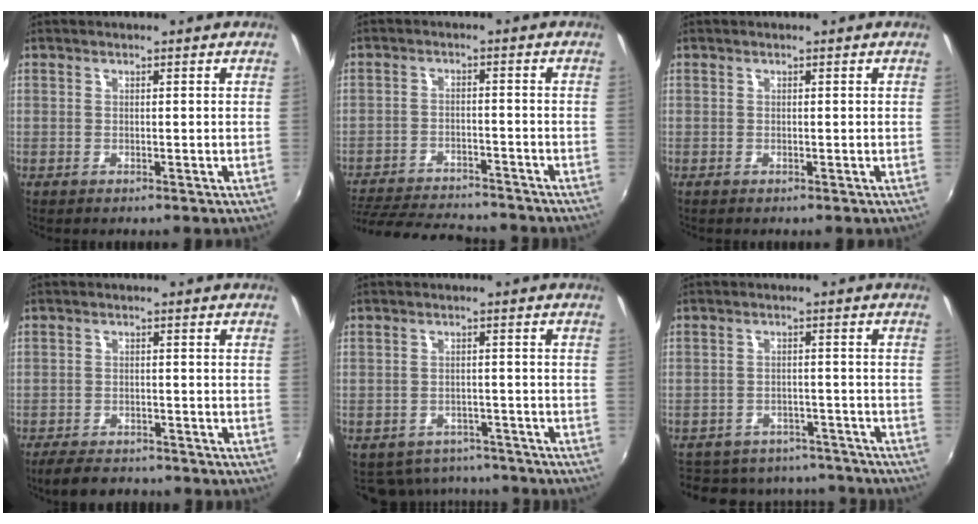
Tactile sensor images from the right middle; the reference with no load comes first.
{"total": 17.6, "force": [-15.5, 4.3, 7.0], "torque": [-0.157, -0.016, -0.230]}
{"total": 0.0}
{"total": 6.6, "force": [-5.7, 2.4, 2.4], "torque": [-0.068, -0.005, -0.091]}
{"total": 8.8, "force": [-7.5, 4.2, 1.7], "torque": [-0.047, 0.005, -0.095]}
{"total": 17.0, "force": [-14.7, 7.1, 5.0], "torque": [-0.117, 0.024, -0.186]}